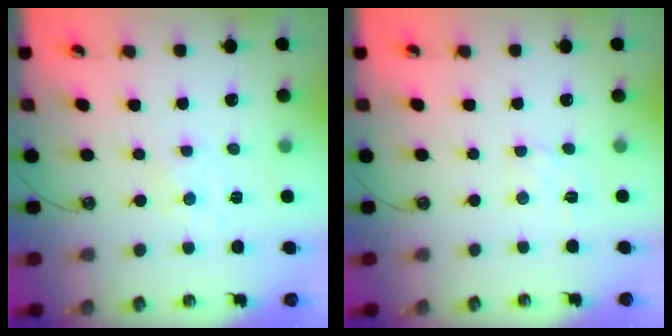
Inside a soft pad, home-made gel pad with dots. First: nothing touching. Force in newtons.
{"total": 3.0, "press": 2.9, "slide": 0.5}